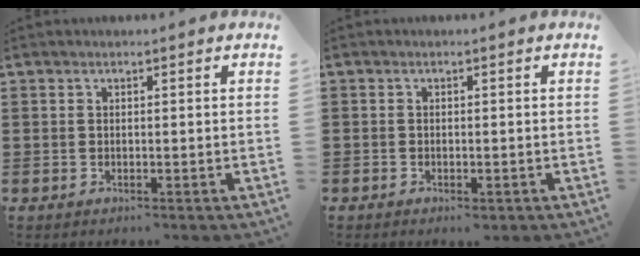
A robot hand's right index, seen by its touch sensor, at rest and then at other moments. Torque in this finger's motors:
{"motor_torque": [0.07, -0.02, -0.08, -0.02]}